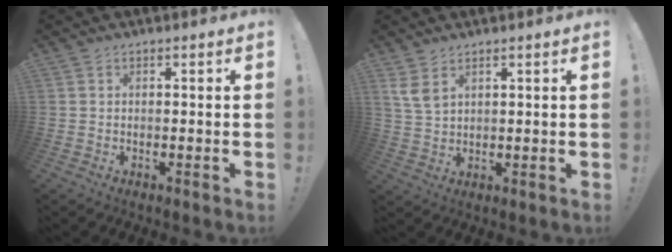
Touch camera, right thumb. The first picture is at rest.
{"total": 5.2, "force": [3.2, 2.5, 3.3], "torque": [-0.063, -0.020, 0.058]}